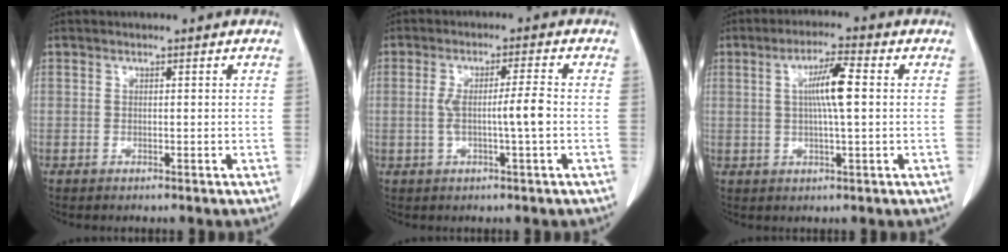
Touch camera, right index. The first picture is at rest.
{"total": 5.1, "force": [-0.7, -0.3, 5.0], "torque": [-0.093, 0.005, -0.009]}
{"total": 6.3, "force": [0.9, 0.2, 6.2], "torque": [-0.112, 0.002, 0.014]}